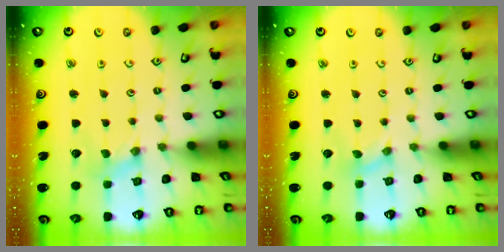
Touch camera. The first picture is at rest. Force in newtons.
{"total": 0.0}